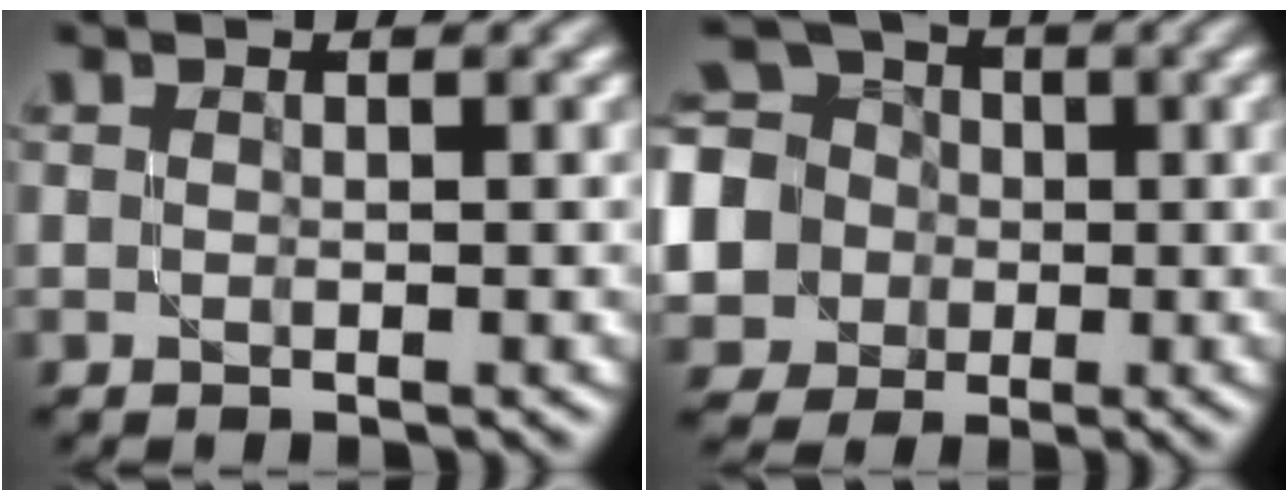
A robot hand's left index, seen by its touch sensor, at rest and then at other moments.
{"total": 7.2, "force": [-0.4, 6.7, 2.6], "torque": [-0.071, 0.004, -0.031]}